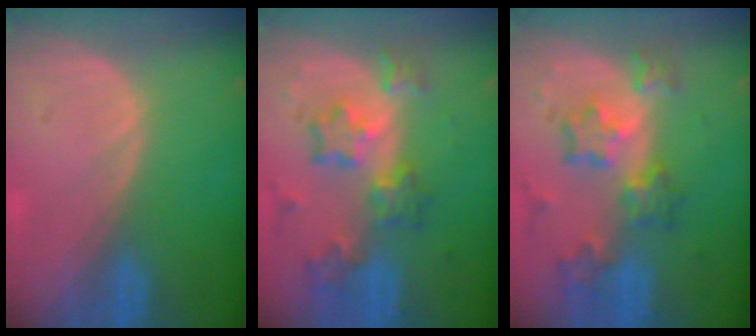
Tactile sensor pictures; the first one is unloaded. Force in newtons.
{"total": 8.5, "press": 7.5, "slide": 4.1}
{"total": 8.5, "press": 7.5, "slide": 4.1}